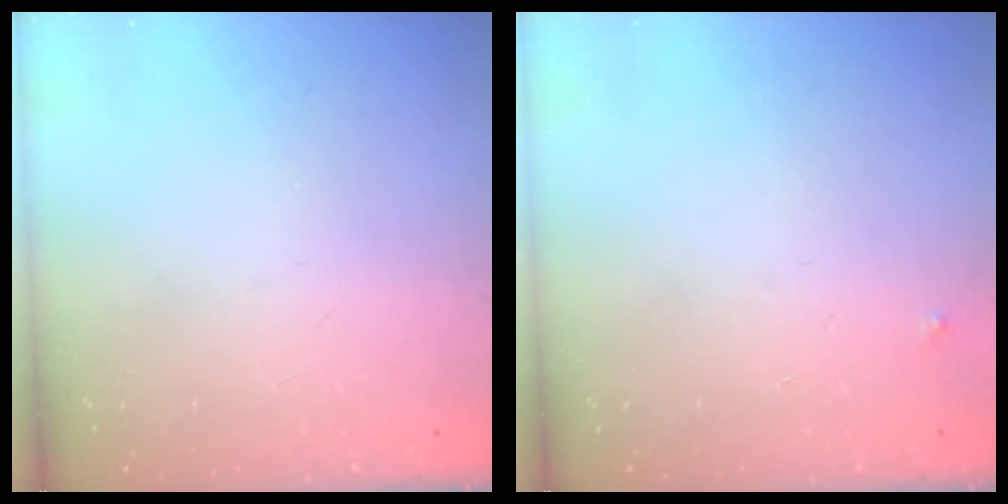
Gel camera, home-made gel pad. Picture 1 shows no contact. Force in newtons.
{"total": 2.5, "press": 2.4, "slide": 0.4}